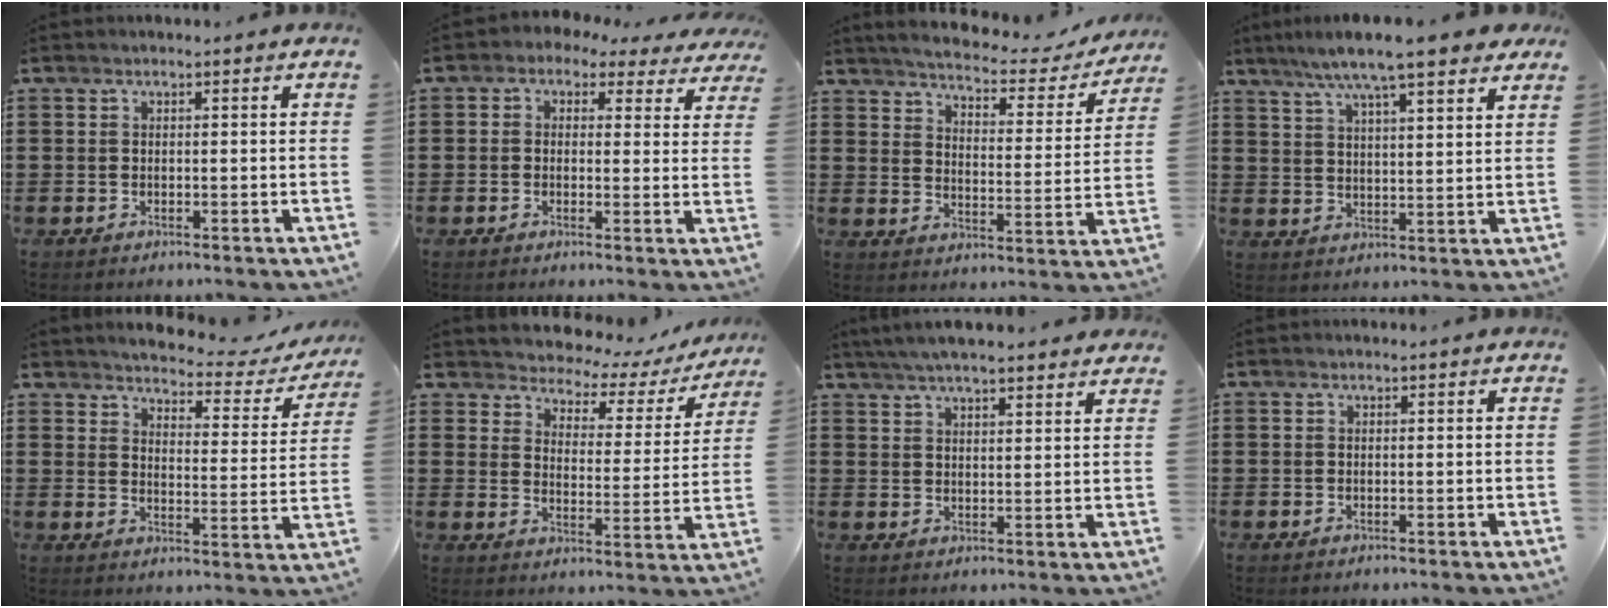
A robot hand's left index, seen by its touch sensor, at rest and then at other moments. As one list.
[{"total": 2.0, "force": [1.0, 1.5, 0.9], "torque": [-0.027, -0.002, 0.013]}, {"total": 3.6, "force": [3.4, 0.2, 1.3], "torque": [-0.047, -0.030, 0.049]}, {"total": 8.0, "force": [6.7, 0.6, 4.4], "torque": [-0.107, -0.016, 0.116]}, {"total": 3.2, "force": [3.1, 0.0, 0.9], "torque": [-0.039, -0.029, 0.045]}, {"total": 3.3, "force": [3.0, 1.2, 0.4], "torque": [-0.032, -0.028, 0.043]}, {"total": 4.9, "force": [4.6, 0.2, 1.7], "torque": [-0.046, -0.009, 0.083]}, {"total": 0.0}]